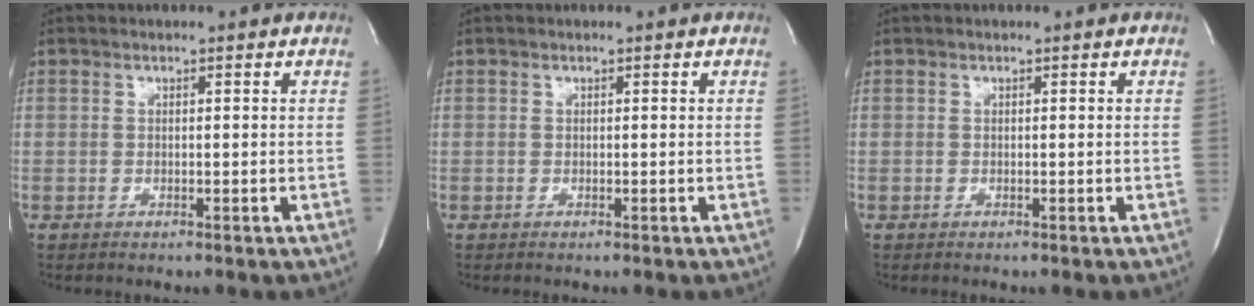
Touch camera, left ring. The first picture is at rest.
{"total": 0.0}
{"total": 0.0}